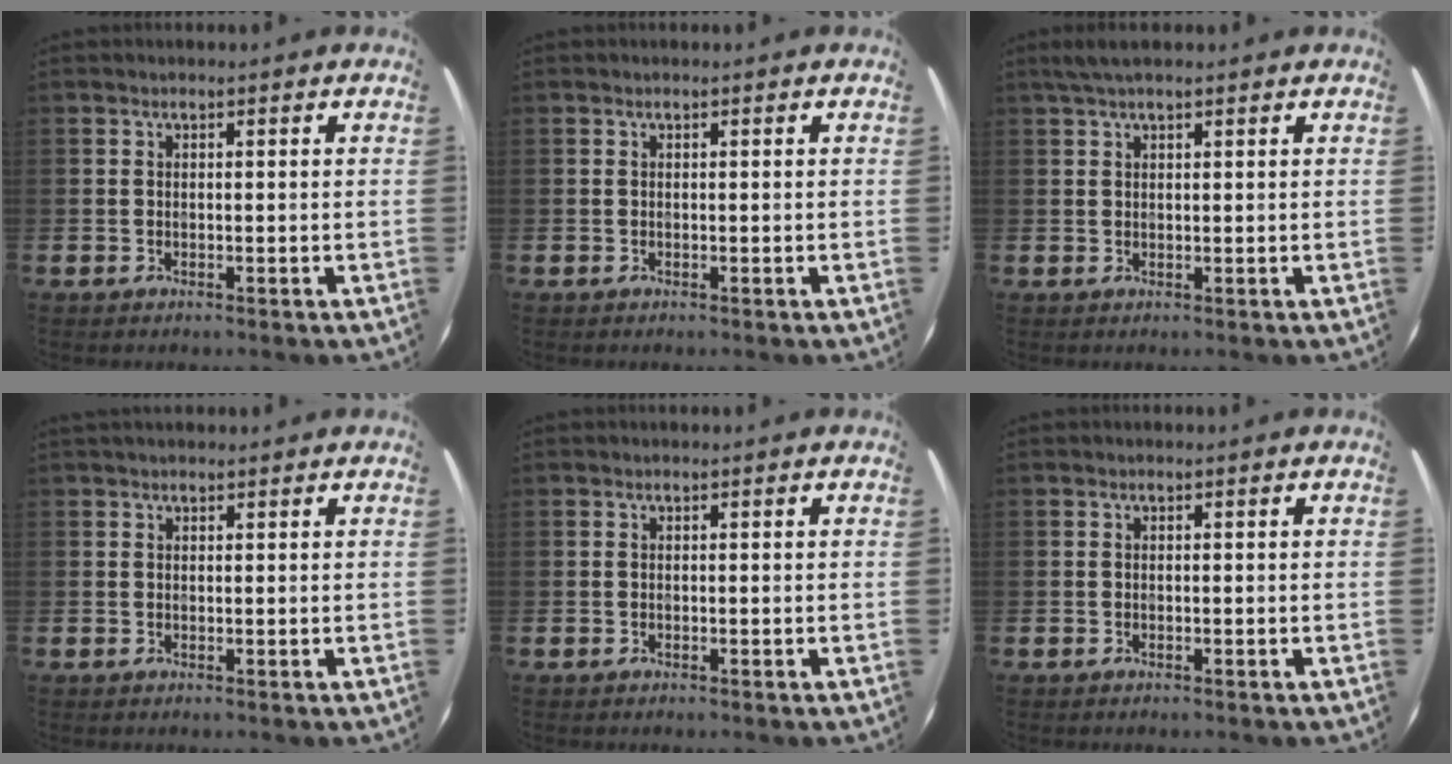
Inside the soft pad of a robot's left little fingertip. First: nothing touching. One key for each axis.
{"total": 0.0}
{"total": 2.2, "fx": 1.7, "fy": 0.5, "fz": 1.3, "tx": -0.029, "ty": 0.005, "tz": 0.031}
{"total": 0.9, "fx": 0.8, "fy": 0.4, "fz": 0.2, "tx": -0.004, "ty": 0.004, "tz": 0.015}
{"total": 0.0}
{"total": 0.0}